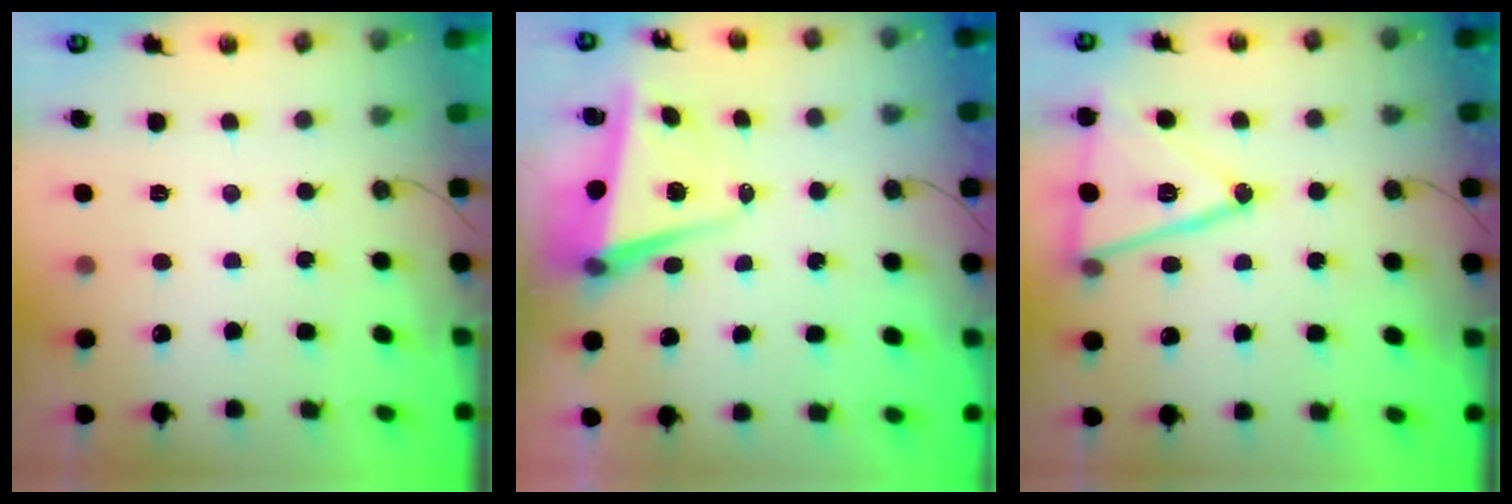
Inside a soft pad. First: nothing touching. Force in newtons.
{"total": 6.1, "press": 6.0, "slide": 1.1}
{"total": 17.5, "press": 17.1, "slide": 3.3}